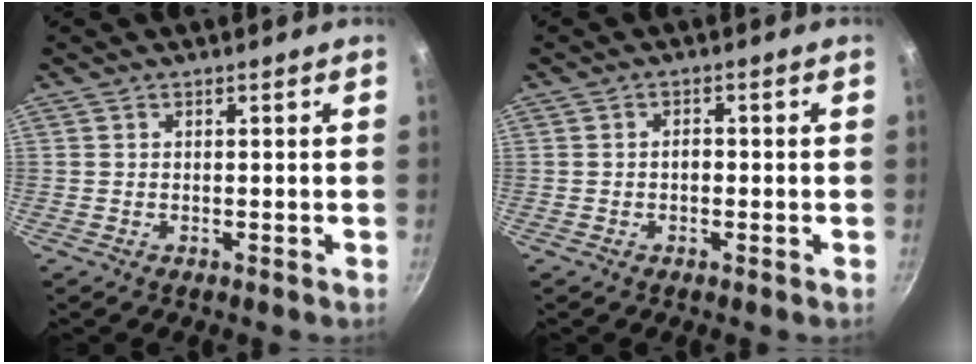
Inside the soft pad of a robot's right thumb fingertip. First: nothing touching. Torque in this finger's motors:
{"motor_torque": [-0.06, -0.04, -0.03, 0.04, 0.06]}